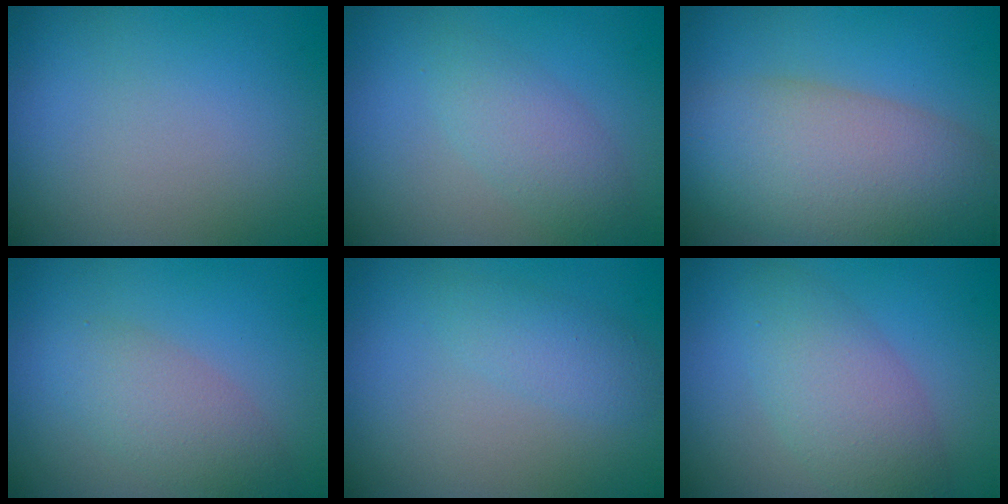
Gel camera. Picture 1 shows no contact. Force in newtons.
{"total": 2.8, "press": 2.8, "slide": 0.2}
{"total": 10.6, "press": 10.6, "slide": 0.7}
{"total": 3.3, "press": 3.3, "slide": 0.2}
{"total": 2.0, "press": 2.0, "slide": 0.1}
{"total": 4.8, "press": 4.8, "slide": 0.0}